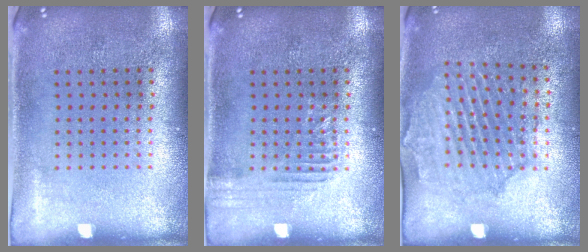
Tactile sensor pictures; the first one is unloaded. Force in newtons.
{"total": 1.3, "press": 1.3, "slide": 0.2}
{"total": 1.6, "press": 1.6, "slide": 0.2}